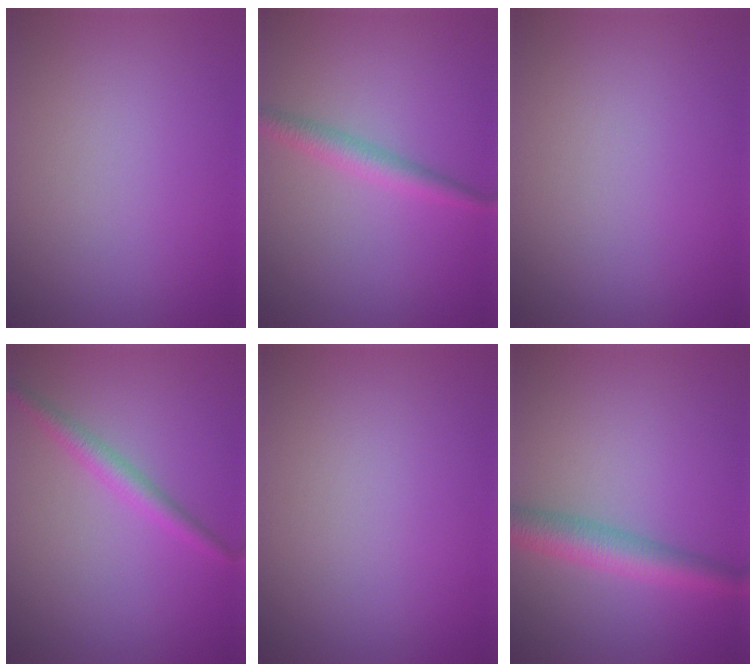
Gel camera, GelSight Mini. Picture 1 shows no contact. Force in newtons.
{"total": 2.2, "press": 2.2, "slide": 0.0}
{"total": 0.0}
{"total": 2.1, "press": 2.1, "slide": 0.0}
{"total": 0.0}
{"total": 3.9, "press": 3.9, "slide": 0.0}